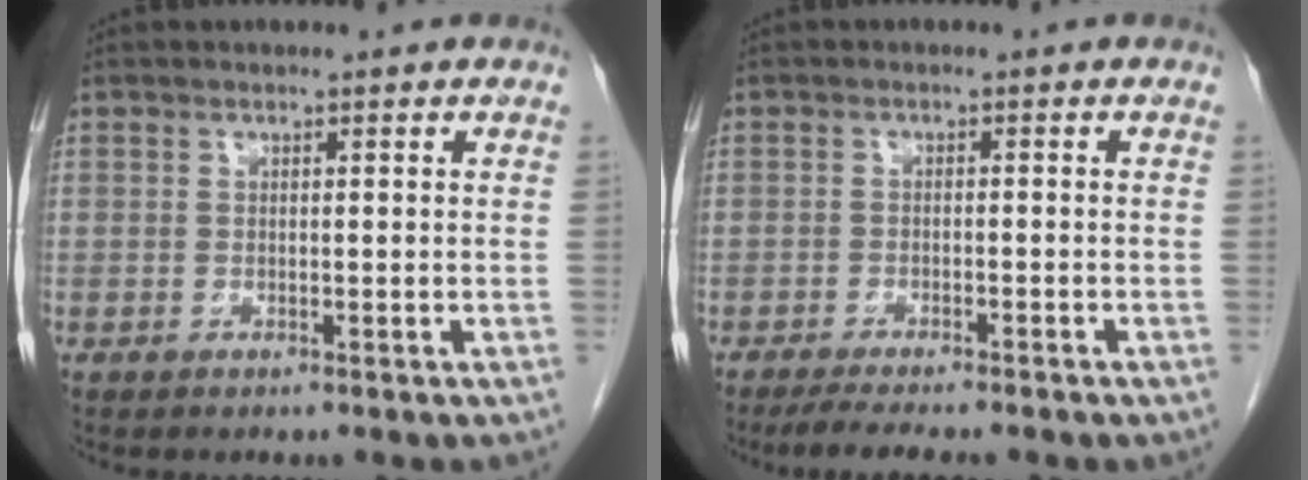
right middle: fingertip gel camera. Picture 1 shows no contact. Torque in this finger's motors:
{"motor_torque": [0.62, -0.59, 0.10, 0.04]}